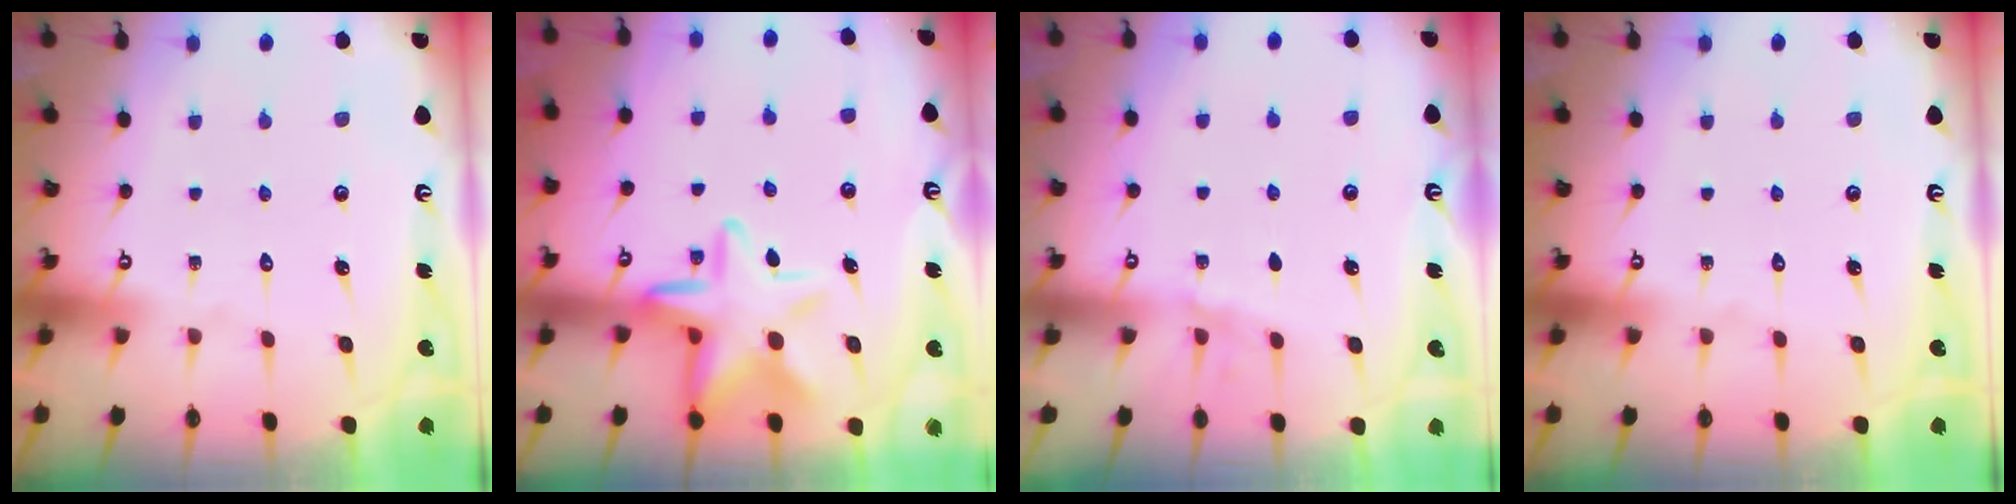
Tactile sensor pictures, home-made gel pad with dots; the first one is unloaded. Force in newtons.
{"total": 13.5, "press": 13.5, "slide": 1.2}
{"total": 2.1, "press": 2.1, "slide": 0.2}
{"total": 0.0}